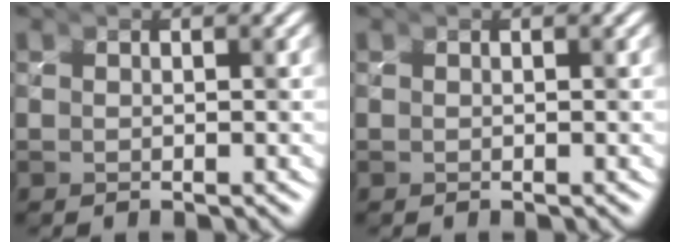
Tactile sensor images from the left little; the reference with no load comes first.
{"total": 0.0}